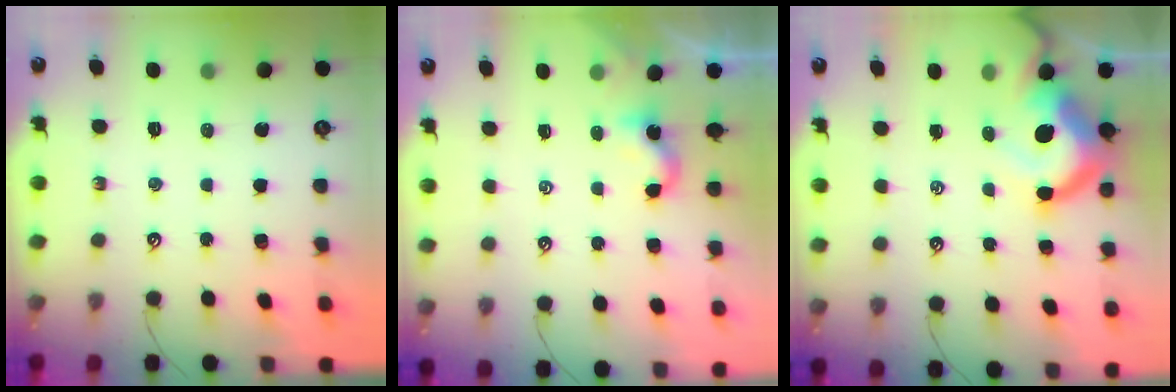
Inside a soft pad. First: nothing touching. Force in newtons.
{"total": 2.8, "press": 2.7, "slide": 0.3}
{"total": 11.0, "press": 10.9, "slide": 1.6}